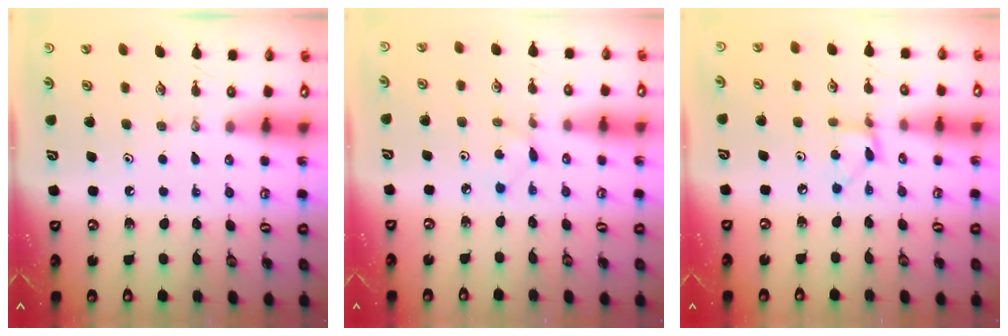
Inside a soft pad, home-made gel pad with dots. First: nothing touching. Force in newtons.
{"total": 2.3, "press": 2.3, "slide": 0.3}
{"total": 3.7, "press": 3.7, "slide": 0.1}